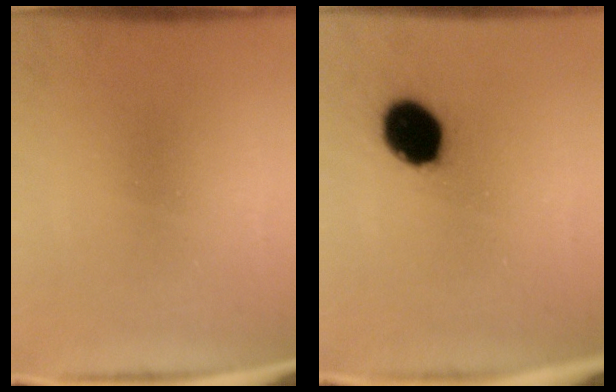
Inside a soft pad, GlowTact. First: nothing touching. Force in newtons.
{"total": 12.3}